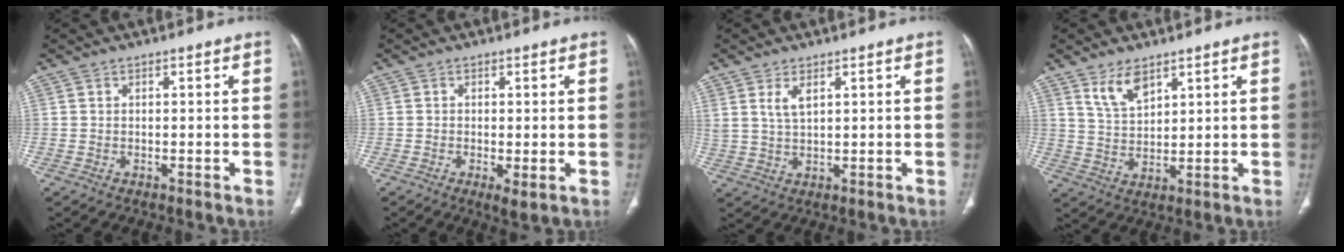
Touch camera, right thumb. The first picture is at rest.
{"total": 2.5, "force": [-0.6, 0.6, 2.3], "torque": [-0.046, -0.011, -0.011]}
{"total": 3.6, "force": [1.9, 1.4, 2.7], "torque": [-0.055, -0.012, 0.045]}
{"total": 5.9, "force": [4.0, 2.7, 3.4], "torque": [-0.055, -0.025, 0.084]}